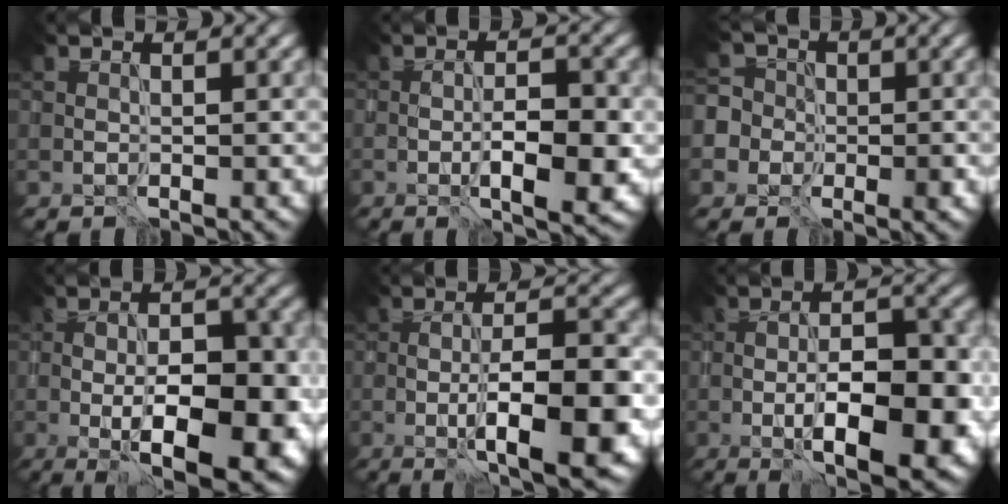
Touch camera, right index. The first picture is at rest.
{"total": 5.2, "force": [-1.2, 1.6, 4.8], "torque": [-0.076, -0.005, -0.014]}
{"total": 8.4, "force": [-2.3, 7.7, 2.4], "torque": [-0.033, 0.007, -0.087]}
{"total": 11.1, "force": [-3.1, 4.3, 9.7], "torque": [-0.121, 0.003, -0.043]}
{"total": 9.4, "force": [-2.7, 2.6, 8.6], "torque": [-0.123, -0.002, -0.040]}
{"total": 9.7, "force": [-2.8, 3.5, 8.6], "torque": [-0.128, -0.003, -0.038]}